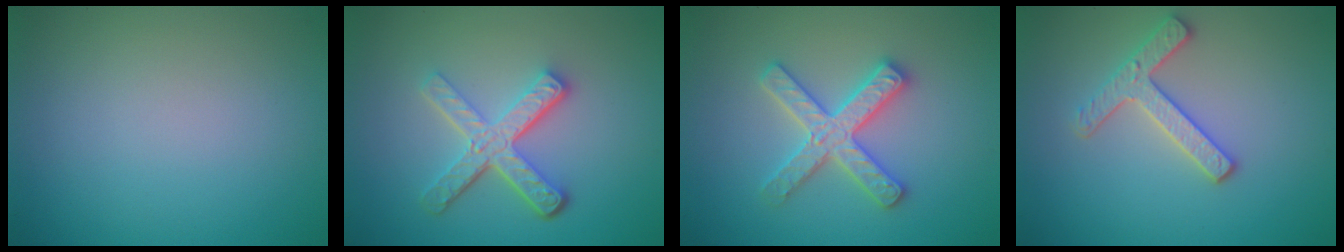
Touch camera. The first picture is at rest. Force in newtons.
{"total": 5.1, "press": 3.7, "slide": 3.5}
{"total": 4.5, "press": 4.5, "slide": 0.6}
{"total": 2.8, "press": 2.7, "slide": 0.9}